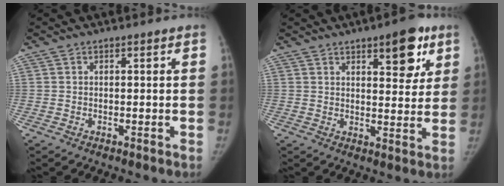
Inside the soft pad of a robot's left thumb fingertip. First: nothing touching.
{"total": 9.6, "force": [5.1, 3.9, 7.1], "torque": [-0.064, -0.023, 0.067]}